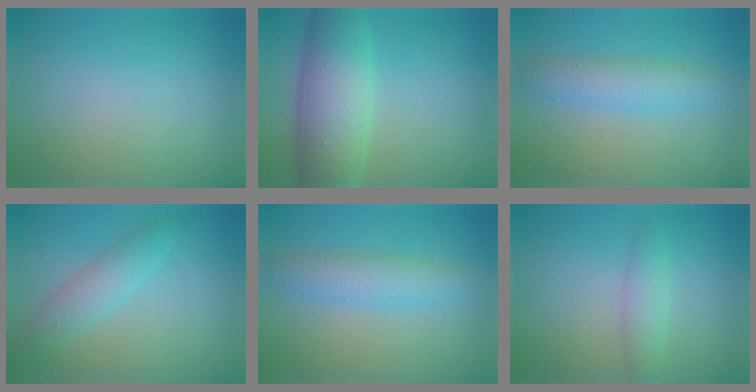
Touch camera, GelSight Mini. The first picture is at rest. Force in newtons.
{"total": 7.6, "press": 7.6, "slide": 0.2}
{"total": 3.3, "press": 3.3, "slide": 0.1}
{"total": 2.7, "press": 2.7, "slide": 0.1}
{"total": 3.4, "press": 3.4, "slide": 0.1}
{"total": 1.8, "press": 1.8, "slide": 0.0}